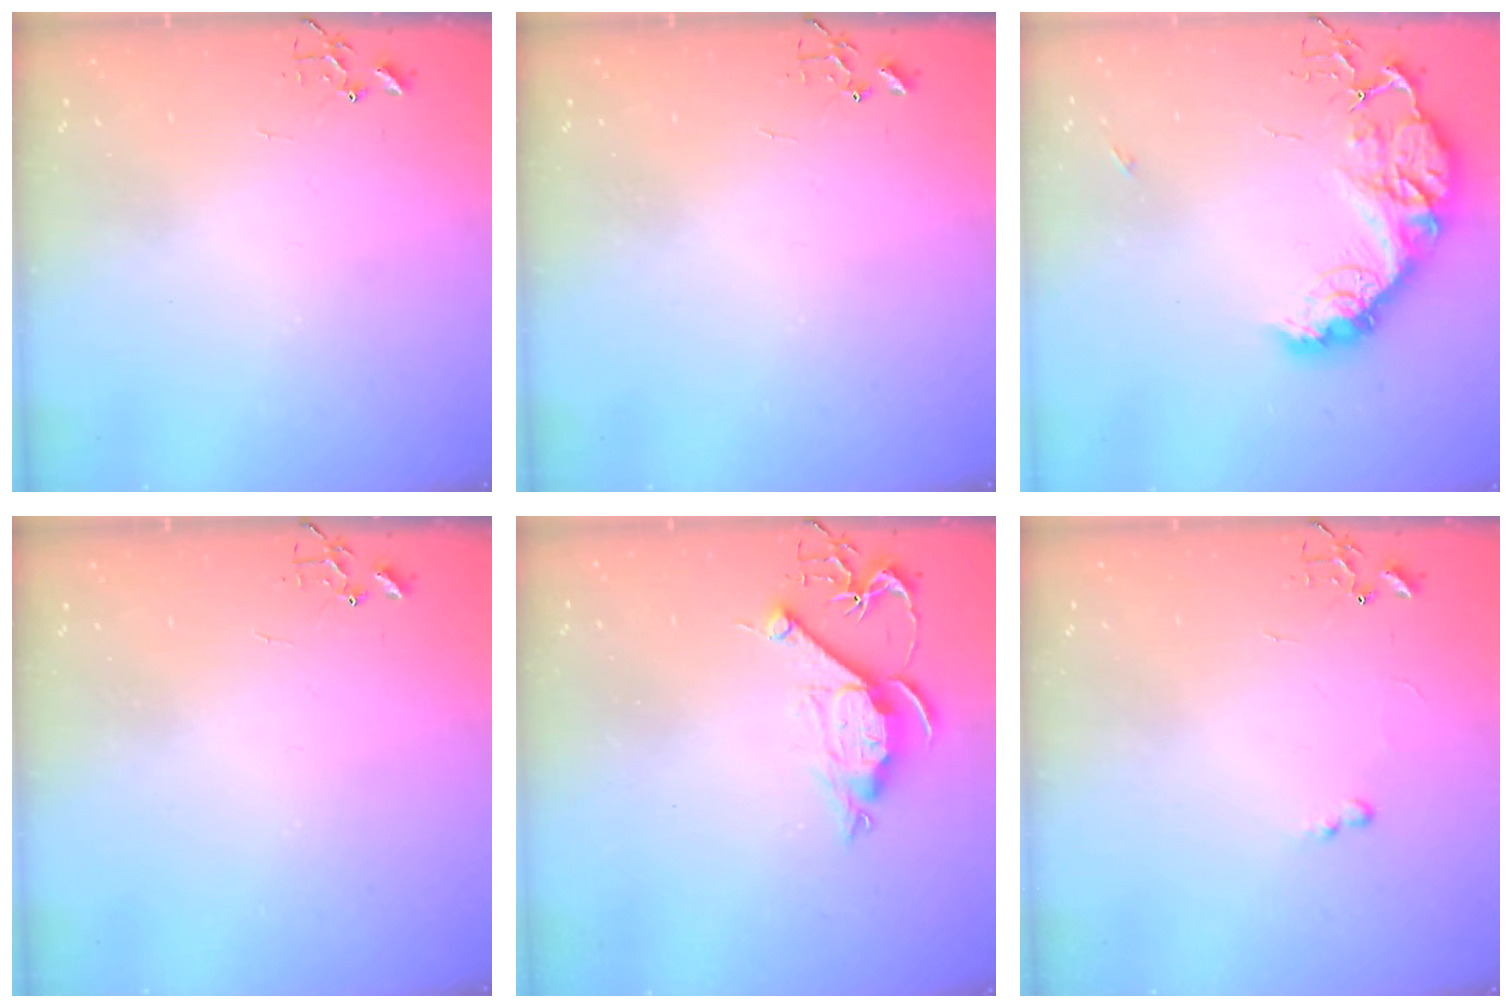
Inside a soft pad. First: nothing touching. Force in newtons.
{"total": 0.0}
{"total": 15.4, "press": 15.3, "slide": 1.3}
{"total": 0.0}
{"total": 8.6, "press": 8.6, "slide": 0.1}
{"total": 4.4, "press": 4.4, "slide": 0.5}